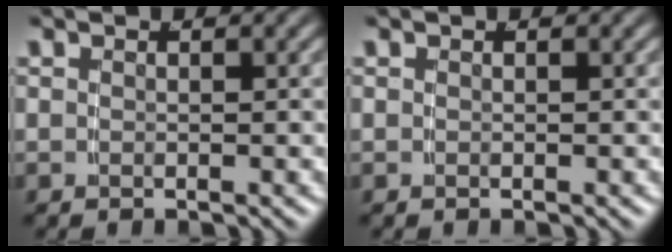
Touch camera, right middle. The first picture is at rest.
{"total": 0.0}